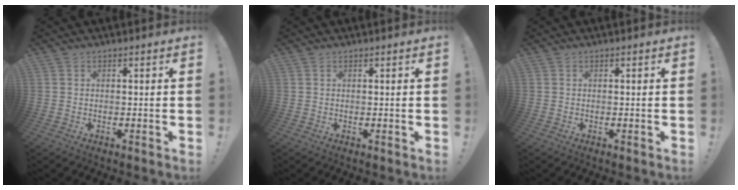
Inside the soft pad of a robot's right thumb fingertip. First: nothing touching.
{"total": 0.0}
{"total": 0.0}